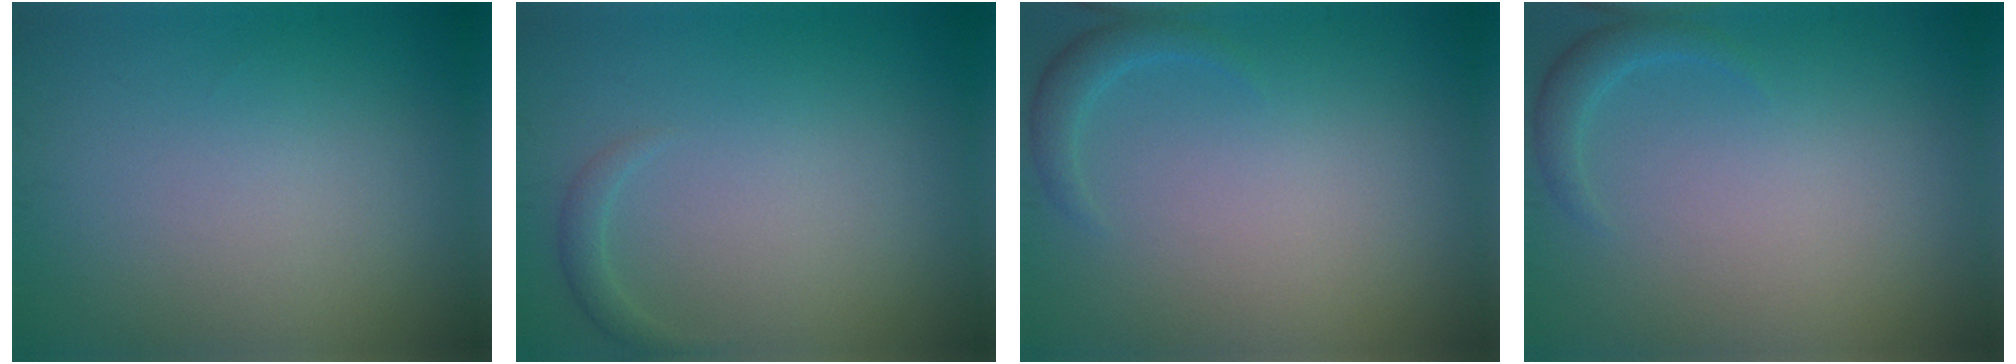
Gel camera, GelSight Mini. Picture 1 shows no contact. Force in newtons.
{"total": 1.1, "press": 1.1, "slide": 0.0}
{"total": 1.5, "press": 1.5, "slide": 0.0}
{"total": 1.5, "press": 1.5, "slide": 0.0}